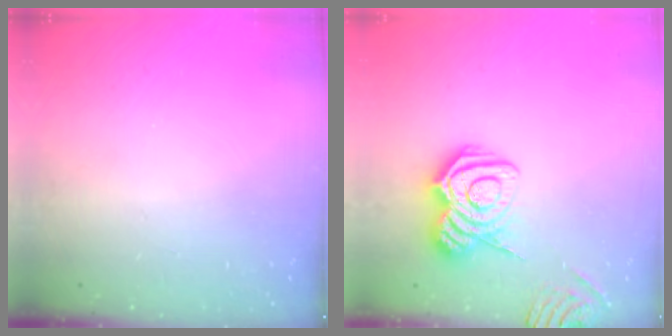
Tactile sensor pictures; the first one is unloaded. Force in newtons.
{"total": 10.2, "press": 10.1, "slide": 1.4}